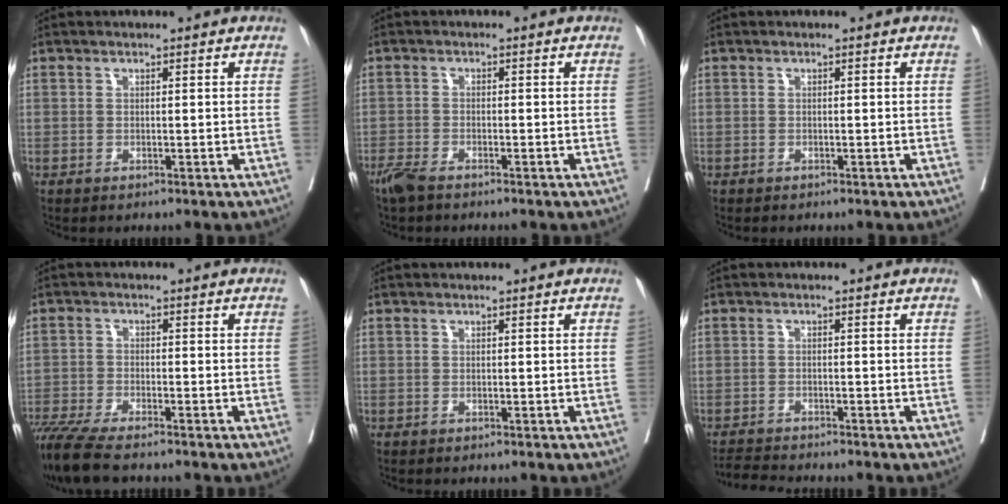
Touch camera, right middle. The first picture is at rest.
{"total": 2.9, "force": [-2.4, 0.6, 1.5], "torque": [-0.034, -0.006, -0.047]}
{"total": 0.0}
{"total": 9.0, "force": [-7.6, 0.7, 4.8], "torque": [-0.083, -0.022, -0.132]}
{"total": 0.0}
{"total": 3.6, "force": [-3.6, -0.4, 0.5], "torque": [-0.009, -0.020, -0.062]}